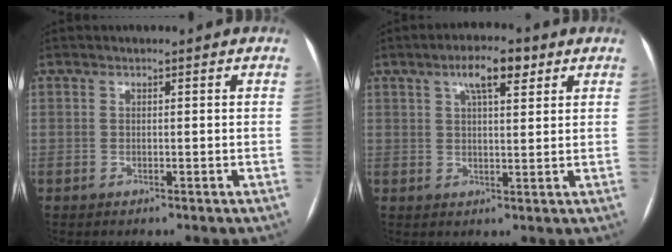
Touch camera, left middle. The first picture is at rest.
{"total": 6.2, "force": [3.4, 1.7, 4.9], "torque": [-0.088, 0.014, 0.053]}